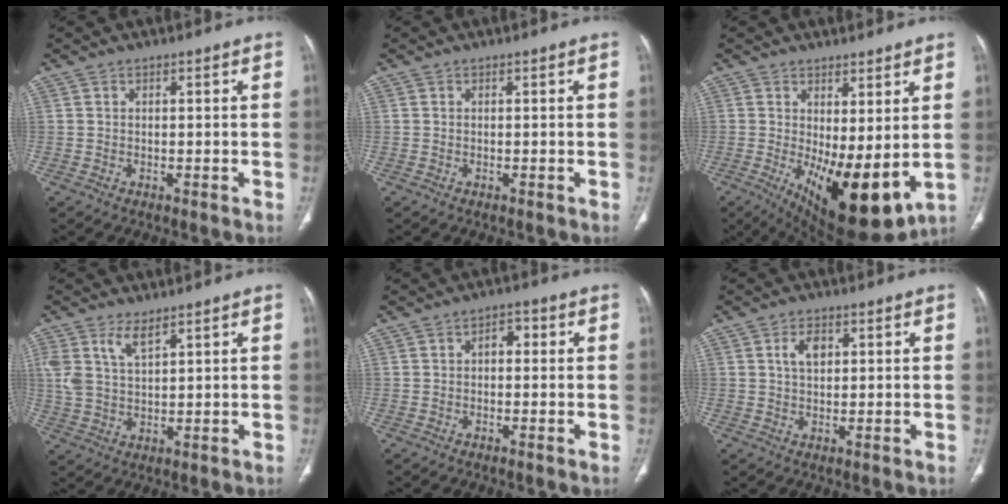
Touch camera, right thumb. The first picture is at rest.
{"total": 0.0}
{"total": 14.8, "force": [-1.0, 5.8, 13.6], "torque": [-0.212, -0.033, 0.007]}
{"total": 5.7, "force": [3.4, 2.3, 4.0], "torque": [-0.086, -0.013, 0.077]}
{"total": 2.6, "force": [0.1, 1.7, 2.0], "torque": [-0.018, 0.011, -0.007]}
{"total": 3.7, "force": [1.1, 2.4, 2.7], "torque": [-0.044, 0.002, 0.020]}